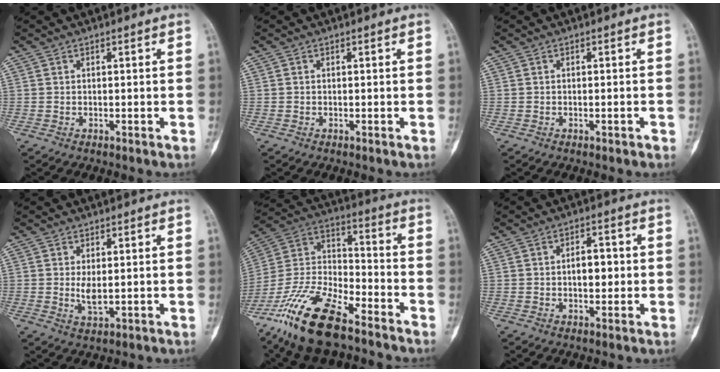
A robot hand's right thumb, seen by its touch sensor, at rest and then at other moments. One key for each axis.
{"total": 0.0}
{"total": 0.8, "fx": -0.4, "fy": 0.3, "fz": 0.7, "tx": -0.013, "ty": 0.000, "tz": -0.003}
{"total": 3.0, "fx": 0.3, "fy": 1.2, "fz": 2.7, "tx": -0.050, "ty": -0.009, "tz": 0.011}
{"total": 20.1, "fx": -14.0, "fy": 7.2, "fz": 12.6, "tx": -0.270, "ty": 0.055, "tz": -0.262}
{"total": 4.7, "fx": 0.1, "fy": 2.7, "fz": 3.9, "tx": -0.044, "ty": 0.009, "tz": 0.000}